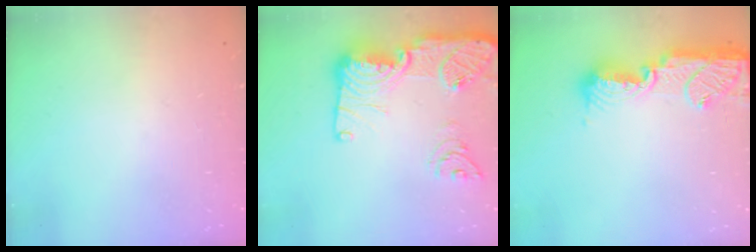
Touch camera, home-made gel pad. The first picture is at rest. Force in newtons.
{"total": 23.6, "press": 23.5, "slide": 2.3}
{"total": 15.5, "press": 15.4, "slide": 0.9}